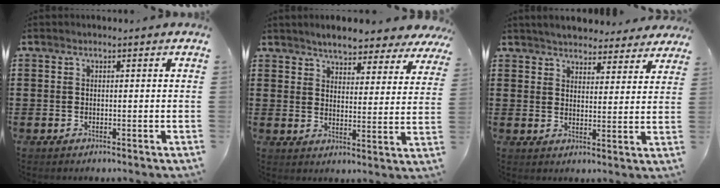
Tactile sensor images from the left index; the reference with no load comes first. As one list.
[{"total": 4.4, "force": [4.3, 0.4, 0.5], "torque": [-0.032, -0.023, 0.075]}, {"total": 4.3, "force": [4.2, 0.5, 0.4], "torque": [-0.026, -0.018, 0.075]}]